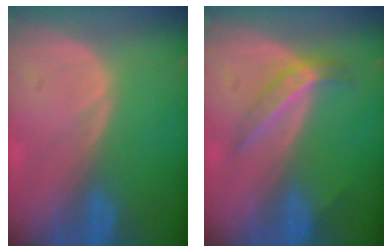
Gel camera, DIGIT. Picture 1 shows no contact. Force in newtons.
{"total": 4.4, "press": 3.9, "slide": 2.0}